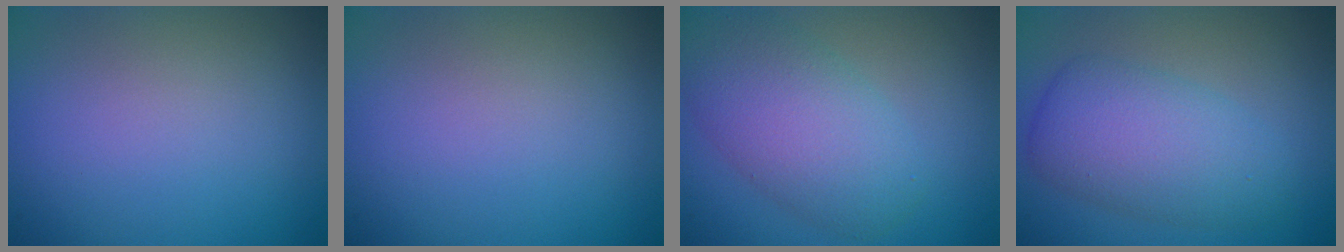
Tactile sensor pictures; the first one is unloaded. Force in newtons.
{"total": 0.0}
{"total": 6.3, "press": 6.3, "slide": 0.3}
{"total": 3.9, "press": 3.8, "slide": 0.4}